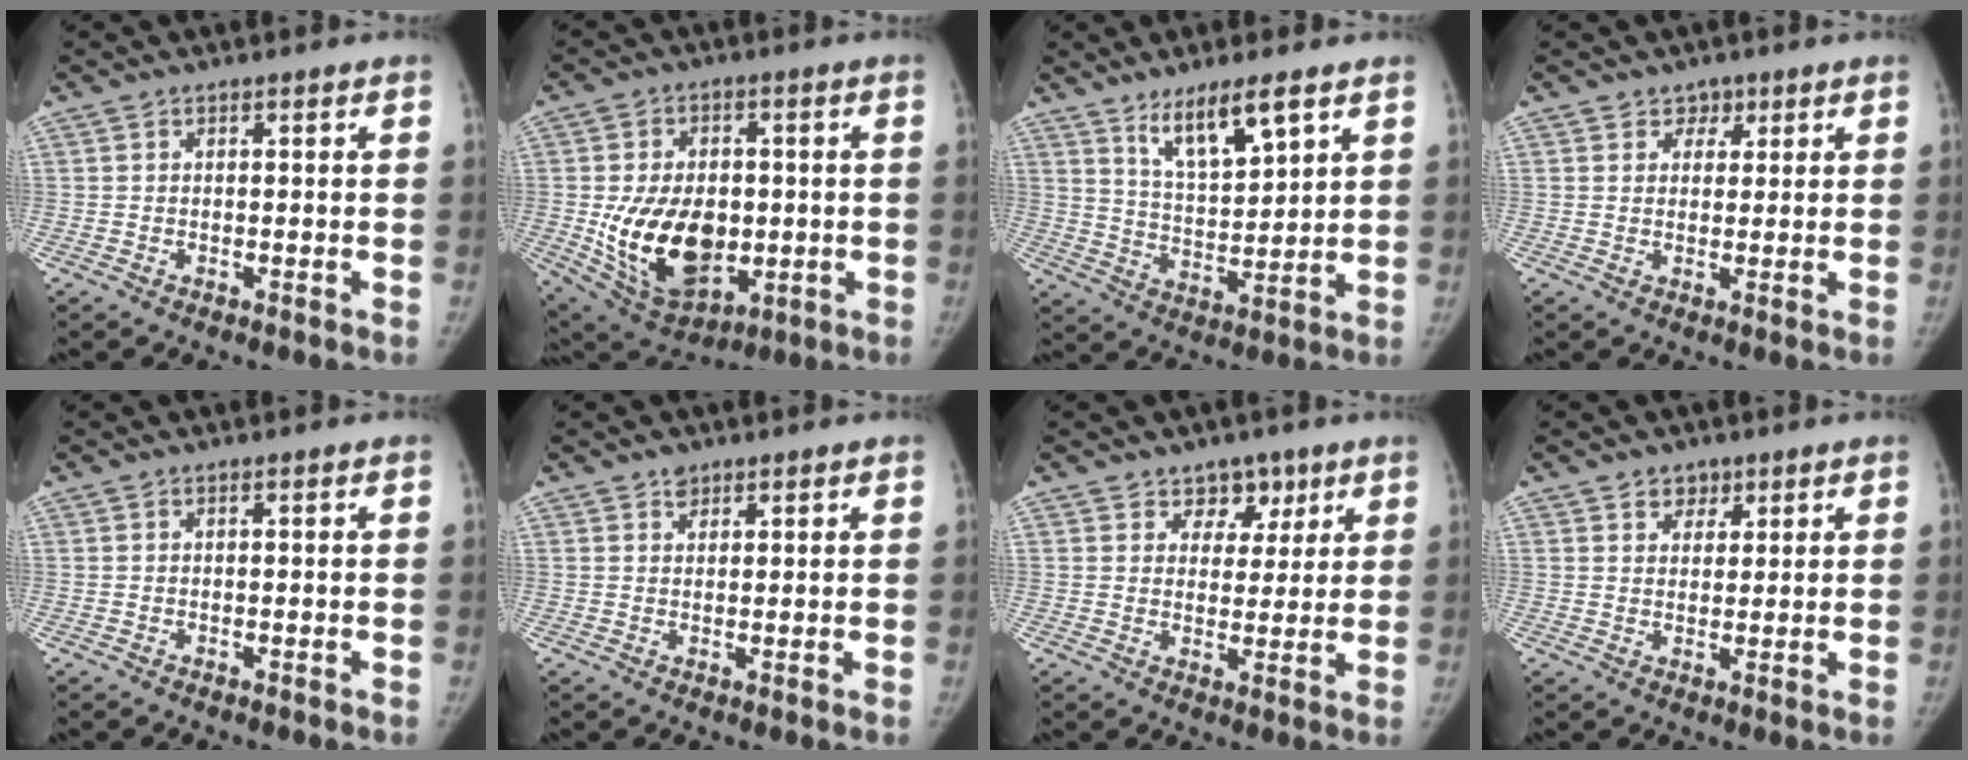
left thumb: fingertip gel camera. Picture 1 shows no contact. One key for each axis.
{"total": 18.1, "fx": -2.1, "fy": 12.1, "fz": 13.3, "tx": -0.185, "ty": -0.007, "tz": -0.006}
{"total": 9.9, "fx": 6.3, "fy": 2.5, "fz": 7.2, "tx": -0.115, "ty": -0.044, "tz": 0.120}
{"total": 2.8, "fx": 1.6, "fy": 2.3, "fz": 0.3, "tx": 0.026, "ty": -0.006, "tz": 0.016}
{"total": 0.0}
{"total": 1.8, "fx": 1.2, "fy": 1.2, "fz": 0.3, "tx": 0.011, "ty": -0.007, "tz": 0.018}
{"total": 5.6, "fx": 3.4, "fy": 4.2, "fz": 1.2, "tx": 0.023, "ty": -0.016, "tz": 0.051}
{"total": 3.4, "fx": 2.1, "fy": 2.6, "fz": 0.8, "tx": 0.017, "ty": -0.012, "tz": 0.032}